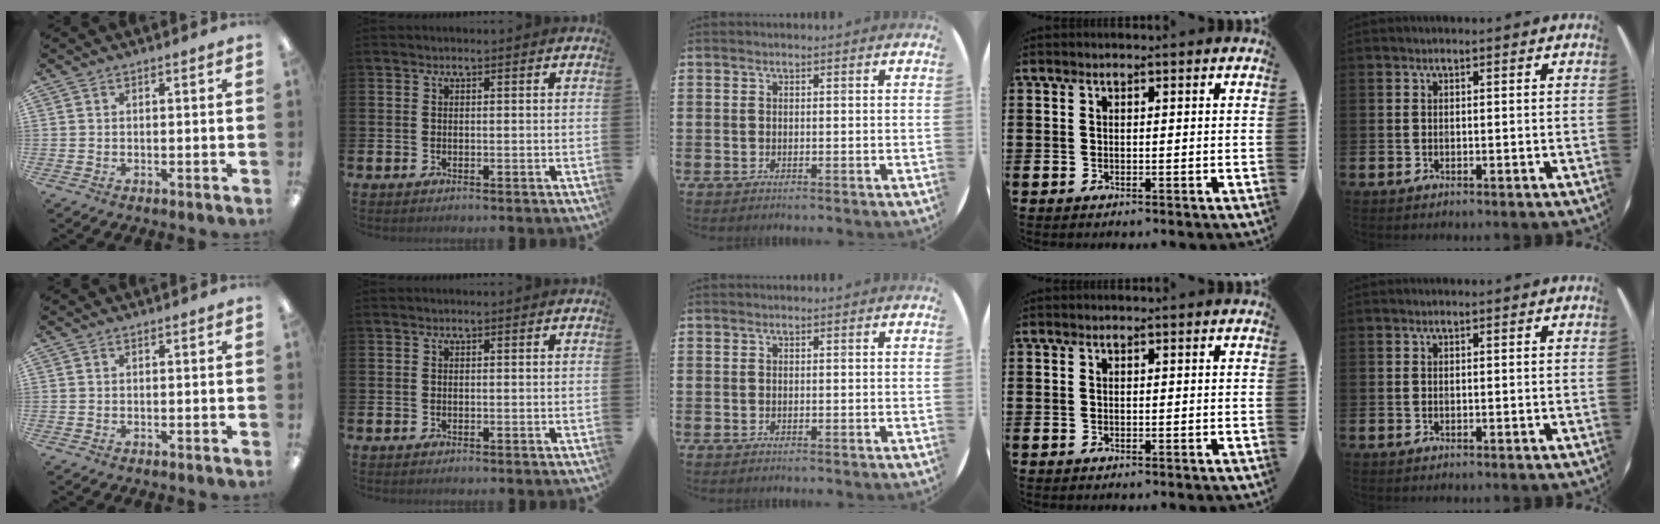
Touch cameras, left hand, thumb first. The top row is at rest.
{}